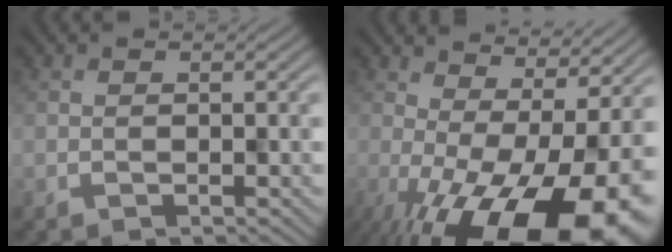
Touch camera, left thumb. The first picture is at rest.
{"total": 18.0, "force": [-6.1, 7.1, 15.4], "torque": [-0.246, -0.030, -0.078]}